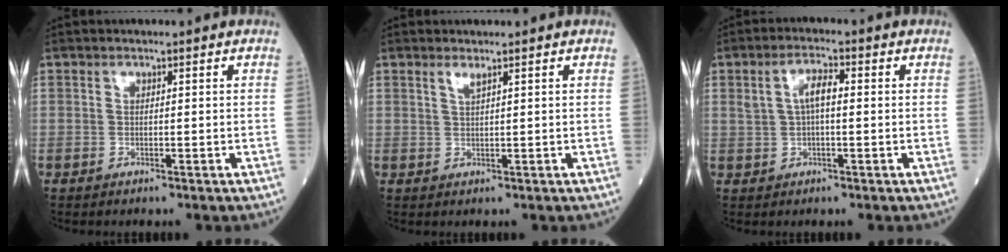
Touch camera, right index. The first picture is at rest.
{"total": 1.1, "force": [0.8, -0.2, 0.8], "torque": [-0.019, -0.004, 0.017]}
{"total": 4.5, "force": [0.9, 1.6, 4.1], "torque": [-0.082, 0.018, 0.020]}